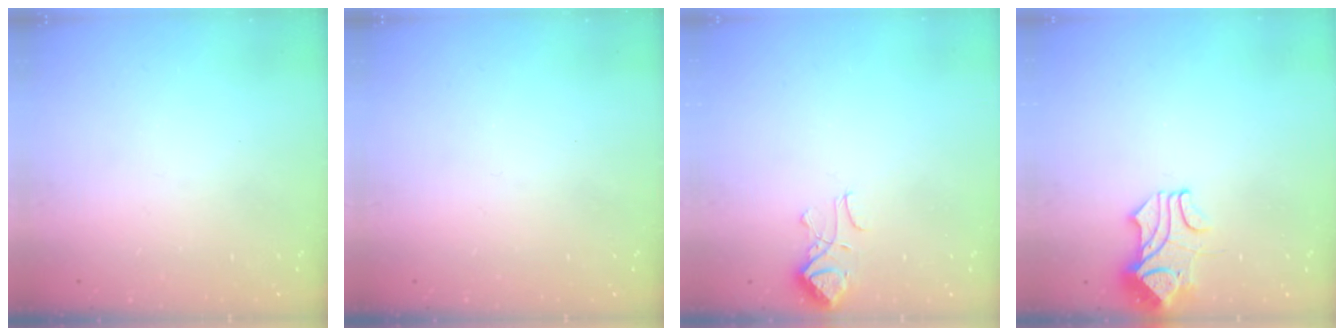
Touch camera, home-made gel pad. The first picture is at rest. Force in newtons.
{"total": 0.0}
{"total": 2.9, "press": 2.8, "slide": 0.8}
{"total": 1.8, "press": 1.4, "slide": 1.1}